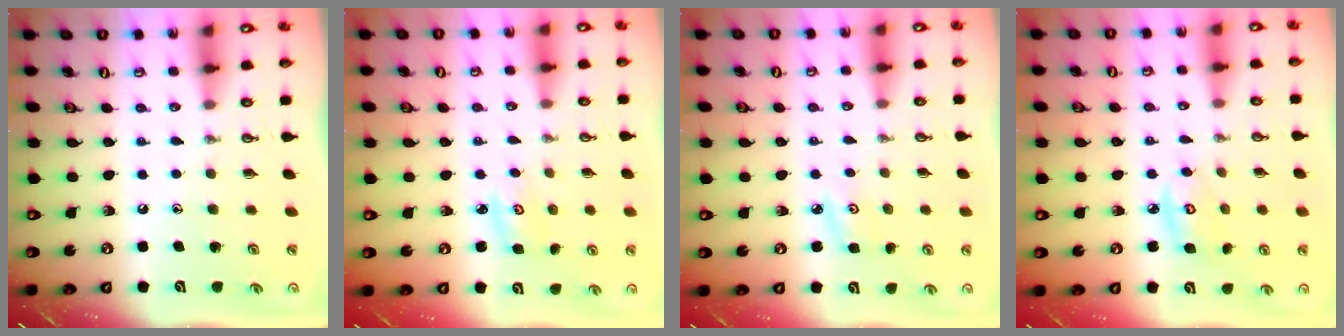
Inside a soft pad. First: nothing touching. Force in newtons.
{"total": 2.6, "press": 2.6, "slide": 0.3}
{"total": 3.6, "press": 3.6, "slide": 0.4}
{"total": 5.3, "press": 5.3, "slide": 0.3}